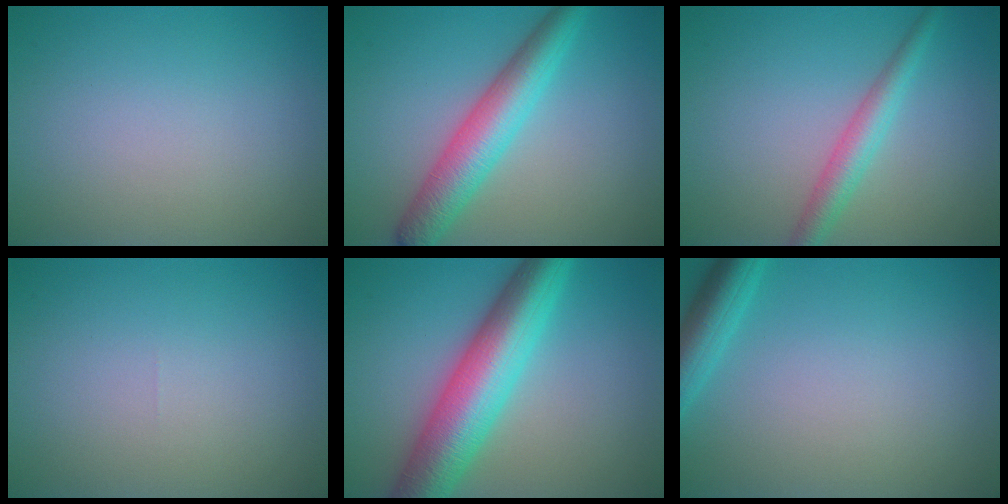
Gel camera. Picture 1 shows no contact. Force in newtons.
{"total": 5.7, "press": 5.7, "slide": 0.1}
{"total": 2.9, "press": 2.9, "slide": 0.1}
{"total": 0.0}
{"total": 9.5, "press": 9.5, "slide": 0.1}
{"total": 3.5, "press": 3.5, "slide": 0.2}